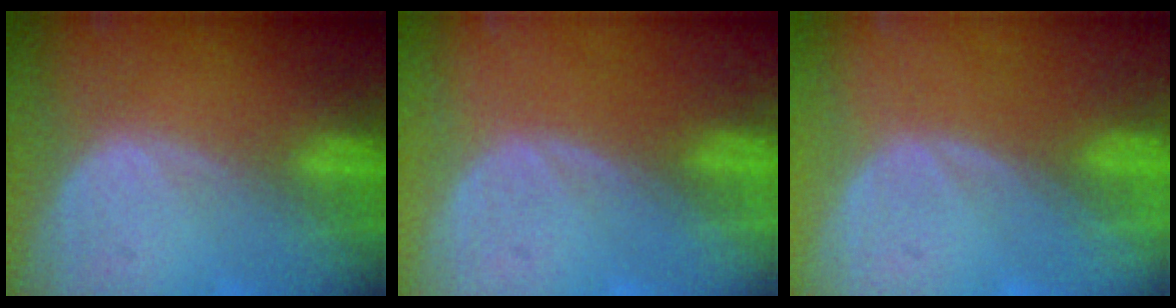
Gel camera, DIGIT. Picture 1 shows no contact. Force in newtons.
{"total": 0.0}
{"total": 0.0}